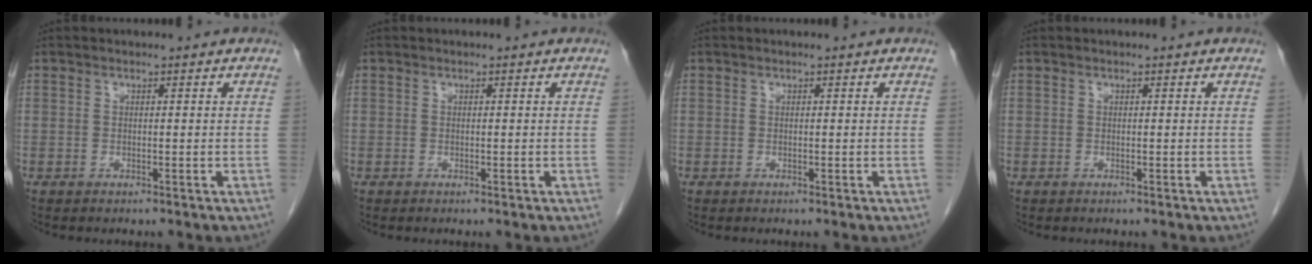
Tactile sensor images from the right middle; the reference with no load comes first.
{"total": 0.0}
{"total": 0.0}
{"total": 0.0}